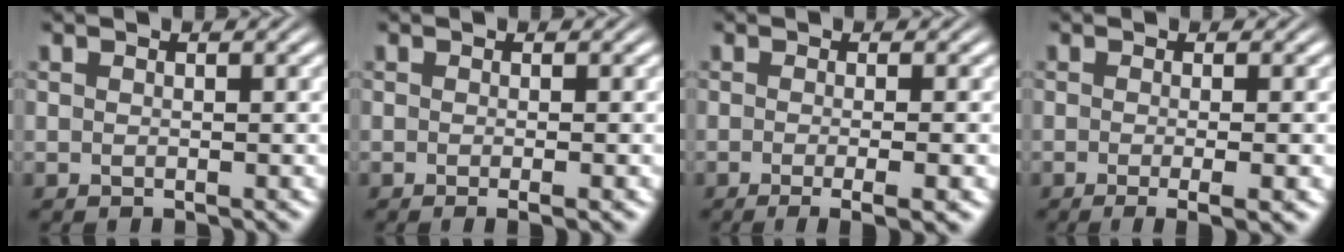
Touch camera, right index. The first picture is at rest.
{"total": 1.2, "force": [-0.8, 0.0, 0.9], "torque": [-0.014, 0.000, -0.014]}
{"total": 4.0, "force": [-2.8, 0.5, 2.8], "torque": [-0.042, -0.011, -0.040]}
{"total": 3.6, "force": [-2.4, 0.5, 2.6], "torque": [-0.040, -0.011, -0.033]}